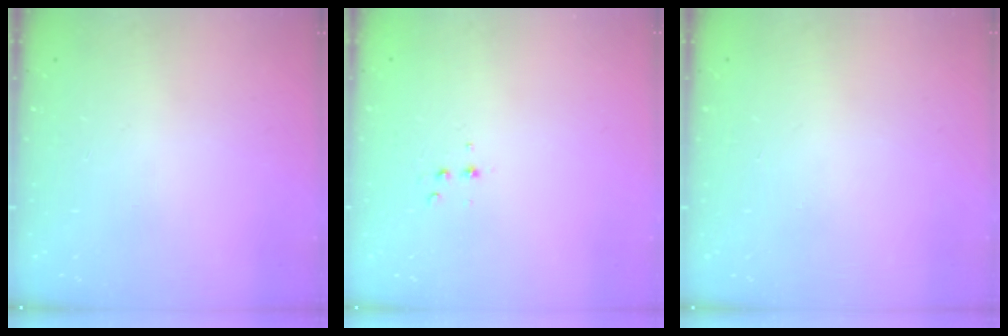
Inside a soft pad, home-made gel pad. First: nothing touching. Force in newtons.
{"total": 4.0, "press": 3.9, "slide": 1.0}
{"total": 0.0}